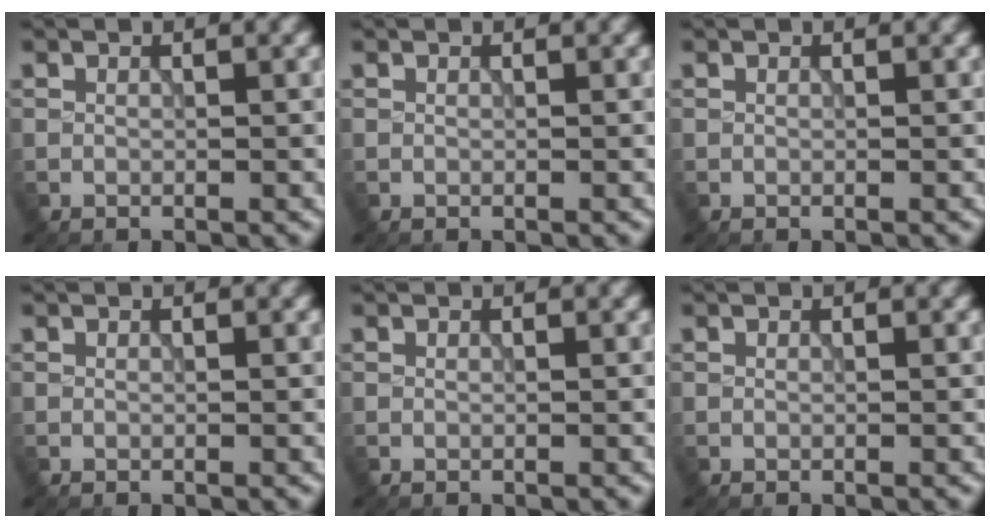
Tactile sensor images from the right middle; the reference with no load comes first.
{"total": 0.0}
{"total": 0.0}
{"total": 0.0}
{"total": 0.0}
{"total": 0.0}